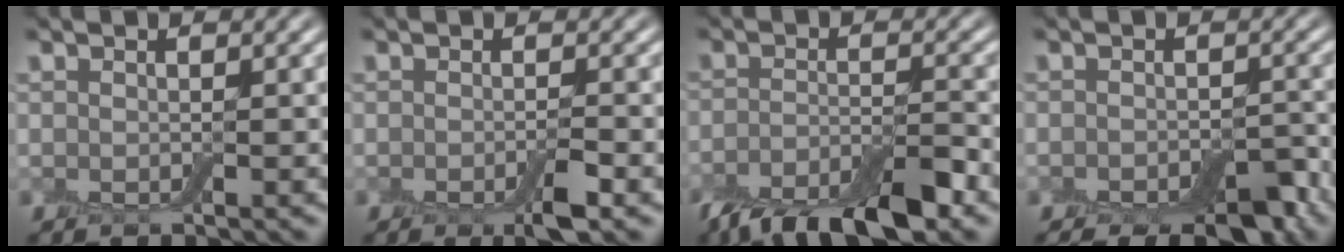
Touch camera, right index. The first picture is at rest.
{"total": 2.4, "force": [-1.3, 0.5, 1.9], "torque": [-0.034, -0.008, -0.022]}
{"total": 7.8, "force": [-5.8, 2.3, 4.7], "torque": [-0.073, -0.006, -0.105]}
{"total": 6.1, "force": [-4.6, 2.4, 3.3], "torque": [-0.035, -0.007, -0.071]}